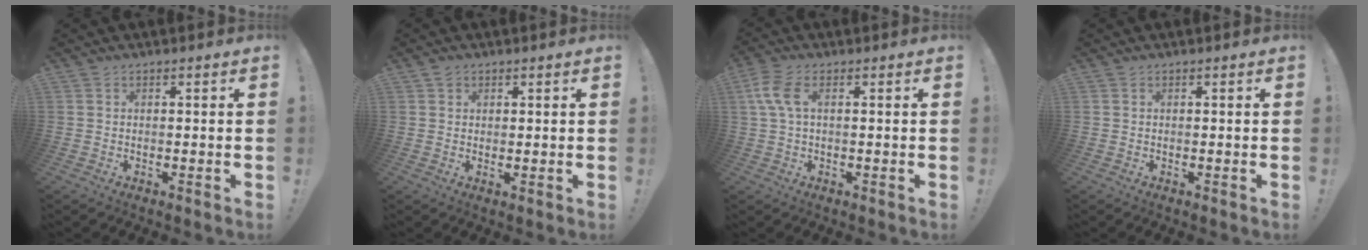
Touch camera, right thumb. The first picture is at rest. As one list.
[{"total": 1.2, "force": [0.9, 0.8, 0.2], "torque": [0.009, -0.006, 0.015]}, {"total": 6.6, "force": [1.5, 3.1, 5.6], "torque": [-0.118, 0.002, 0.031]}, {"total": 0.0}]